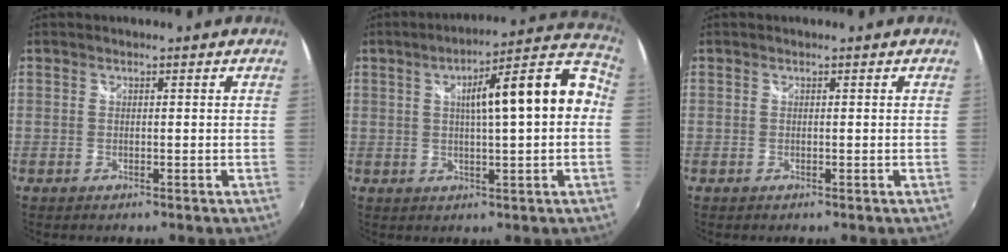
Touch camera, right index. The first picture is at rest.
{"total": 14.4, "force": [1.5, 2.5, 14.1], "torque": [-0.191, 0.042, 0.030]}
{"total": 0.0}